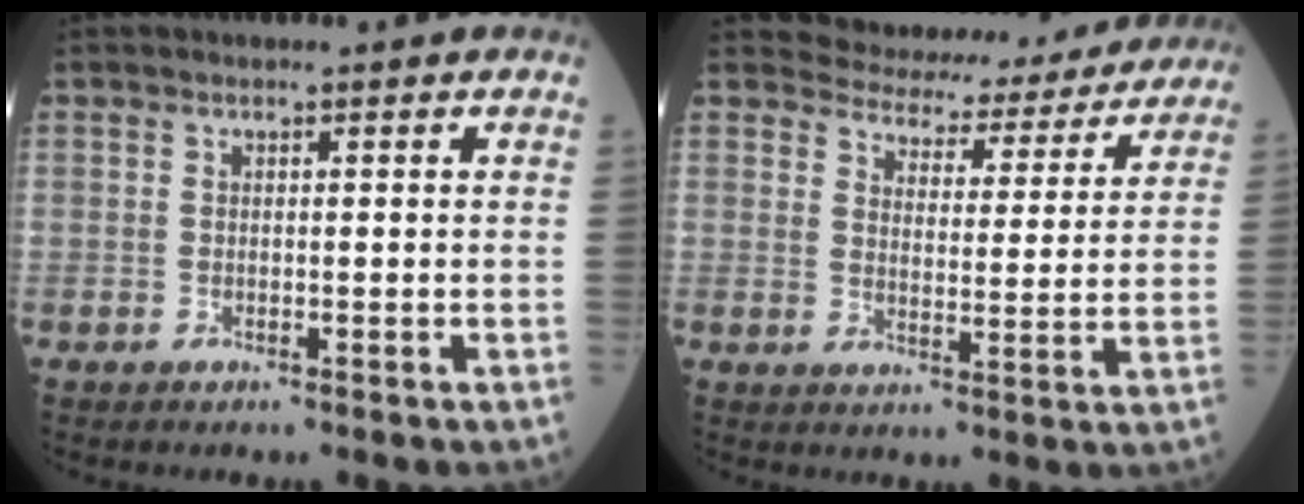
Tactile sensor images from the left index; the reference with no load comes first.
{"total": 16.2, "force": [15.3, 4.8, 2.5], "torque": [-0.011, -0.022, 0.168]}